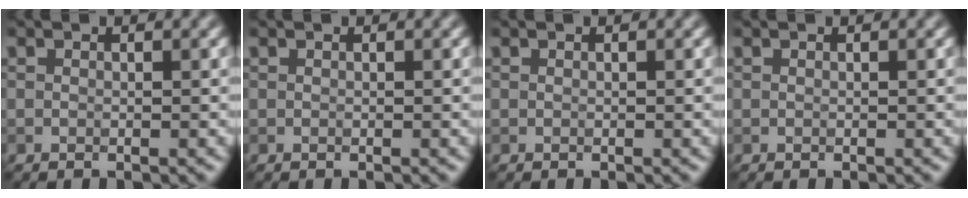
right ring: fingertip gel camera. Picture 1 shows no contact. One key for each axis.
{"total": 0.0}
{"total": 0.0}
{"total": 0.0}